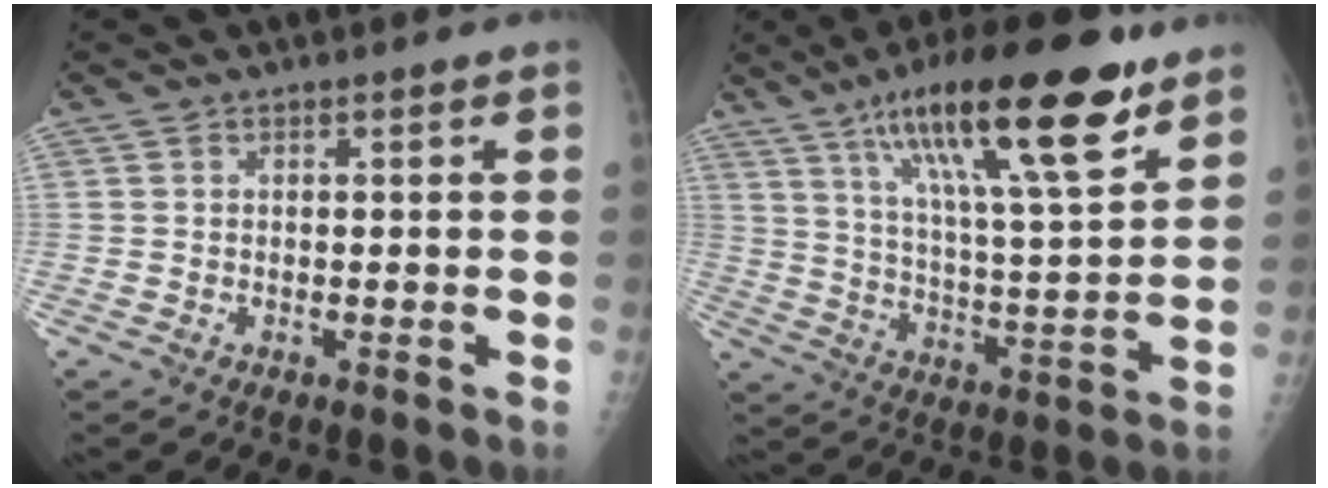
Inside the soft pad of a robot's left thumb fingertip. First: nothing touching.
{"total": 23.4, "force": [13.7, 5.5, 18.2], "torque": [-0.282, -0.038, 0.227]}